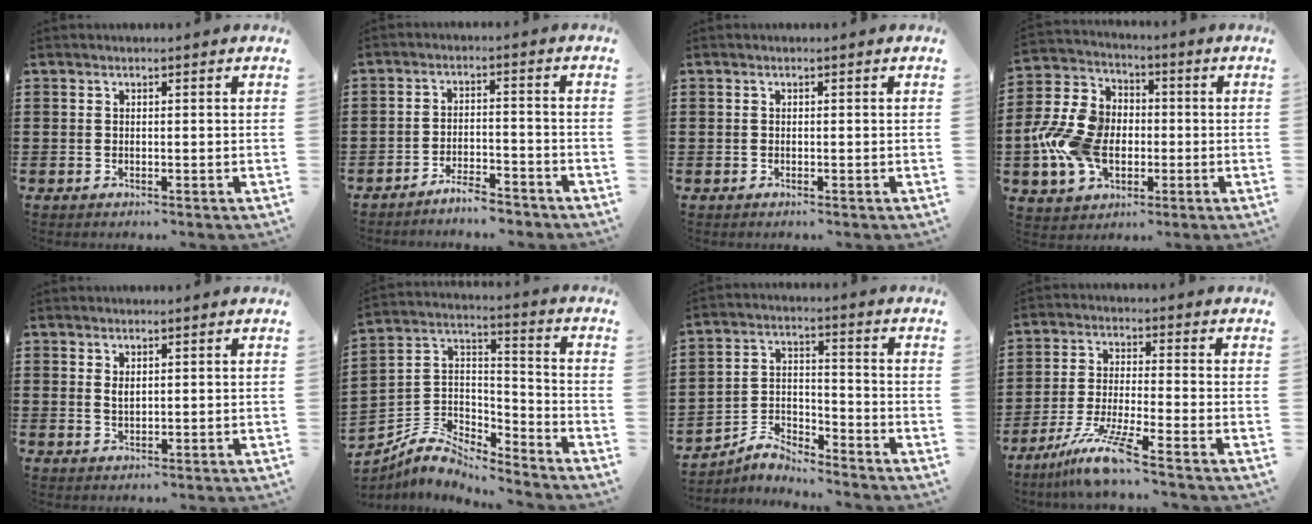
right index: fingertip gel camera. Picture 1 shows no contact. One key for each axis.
{"total": 4.2, "fx": -4.1, "fy": 0.5, "fz": 0.9, "tx": -0.017, "ty": 0.009, "tz": -0.083}
{"total": 0.0}
{"total": 12.2, "fx": -2.0, "fy": 8.9, "fz": 8.0, "tx": -0.209, "ty": 0.014, "tz": -0.038}
{"total": 1.4, "fx": 0.7, "fy": 0.7, "fz": 0.9, "tx": -0.021, "ty": 0.003, "tz": 0.013}
{"total": 6.0, "fx": -5.3, "fy": 2.6, "fz": 1.4, "tx": -0.052, "ty": 0.002, "tz": -0.110}
{"total": 5.1, "fx": -4.8, "fy": 1.3, "fz": 1.1, "tx": -0.029, "ty": 0.010, "tz": -0.098}
{"total": 8.9, "fx": -6.5, "fy": -0.2, "fz": 6.1, "tx": -0.136, "ty": -0.018, "tz": -0.128}